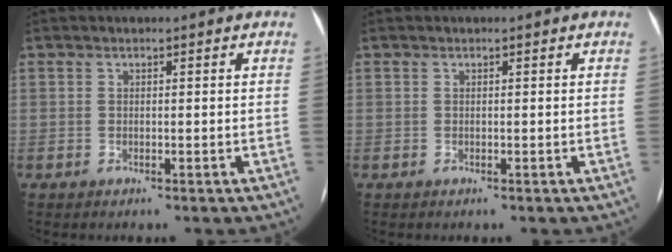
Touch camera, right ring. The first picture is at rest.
{"total": 0.0}